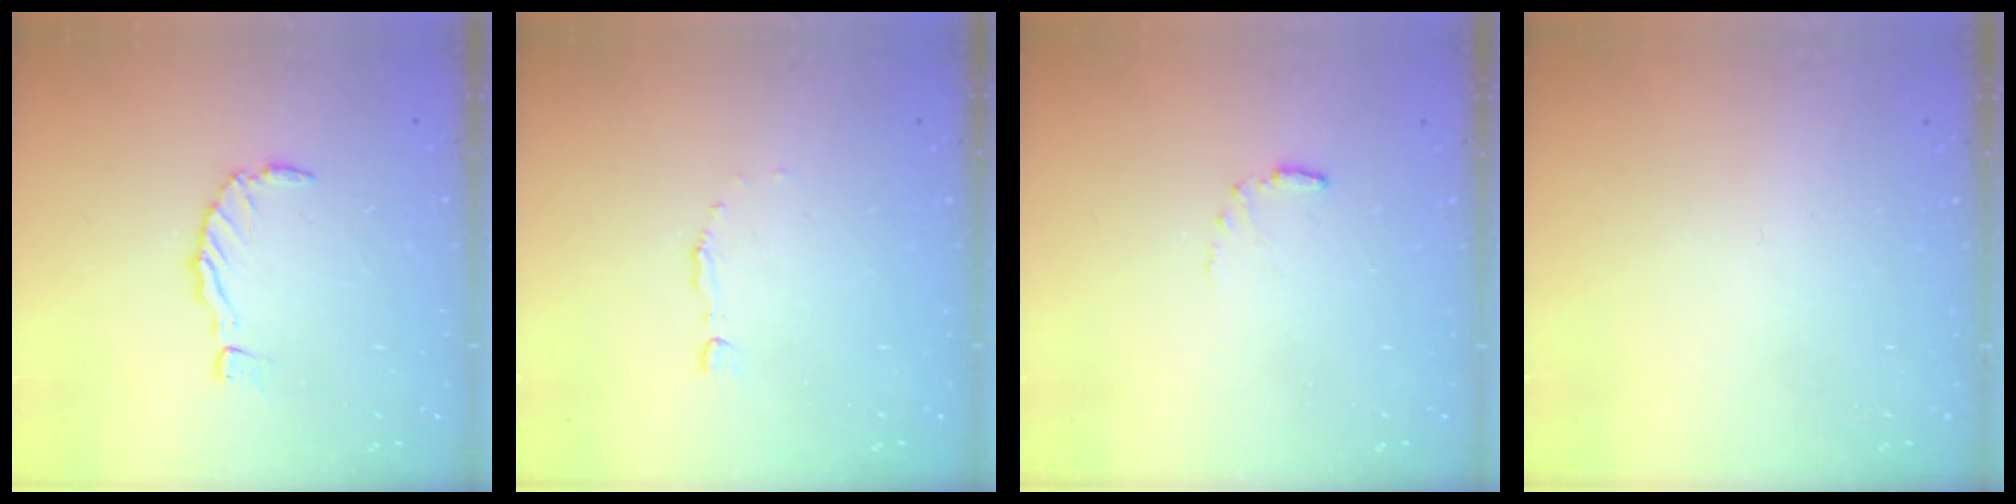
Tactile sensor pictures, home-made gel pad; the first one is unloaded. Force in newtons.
{"total": 1.7, "press": 1.7, "slide": 0.2}
{"total": 3.7, "press": 3.6, "slide": 0.6}
{"total": 0.0}